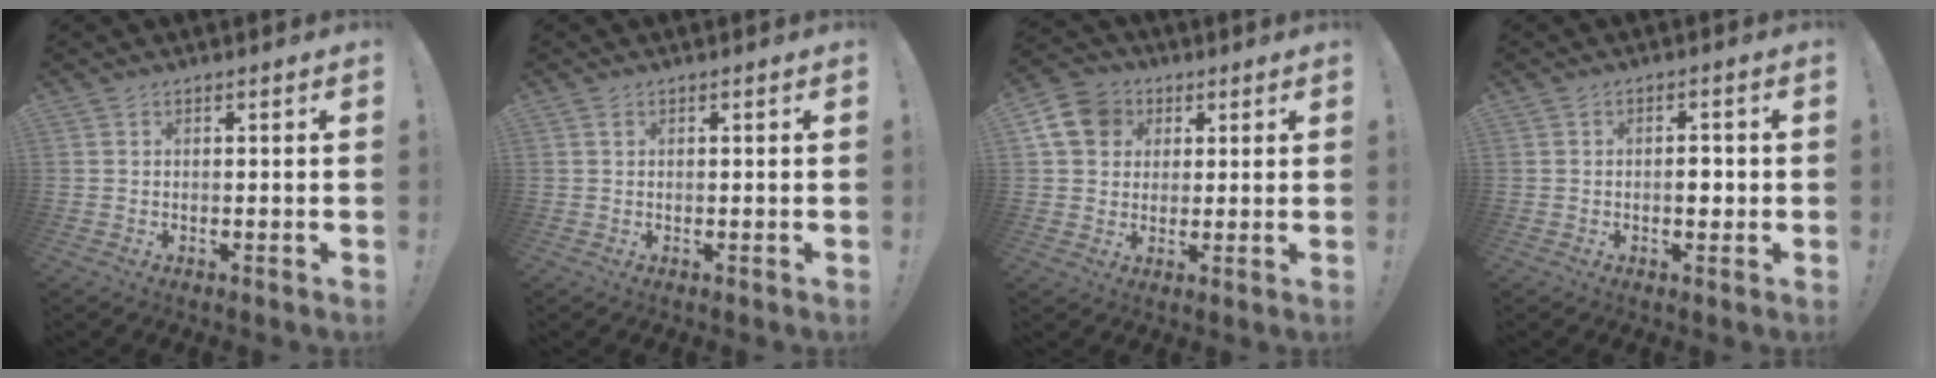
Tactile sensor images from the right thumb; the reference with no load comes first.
{"total": 0.8, "force": [0.4, 0.4, 0.6], "torque": [-0.005, -0.002, 0.006]}
{"total": 11.3, "force": [3.6, 9.7, 4.7], "torque": [-0.074, -0.008, 0.074]}
{"total": 3.4, "force": [-0.8, 2.0, 2.6], "torque": [-0.023, -0.001, -0.019]}